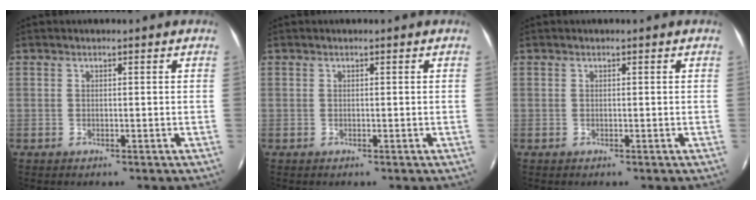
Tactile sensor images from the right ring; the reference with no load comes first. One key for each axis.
{"total": 0.0}
{"total": 0.0}